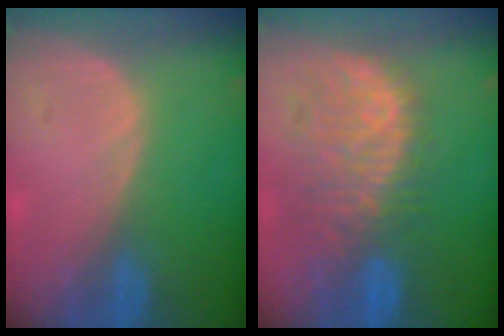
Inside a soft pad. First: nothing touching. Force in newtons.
{"total": 10.6, "press": 9.4, "slide": 4.9}